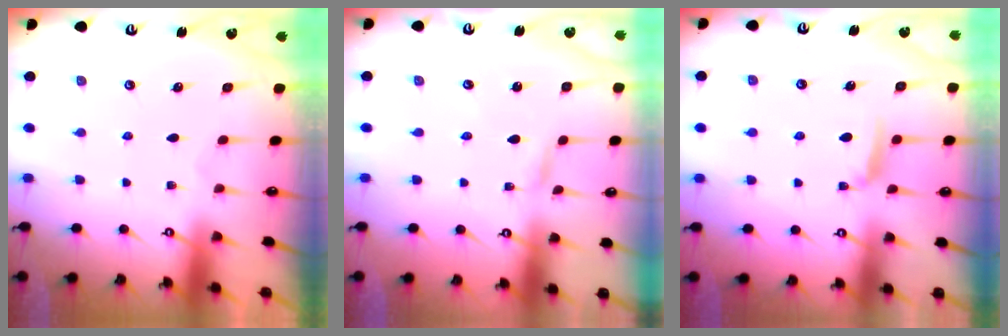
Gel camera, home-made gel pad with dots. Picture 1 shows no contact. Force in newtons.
{"total": 2.5, "press": 2.5, "slide": 0.2}
{"total": 6.5, "press": 6.4, "slide": 0.8}